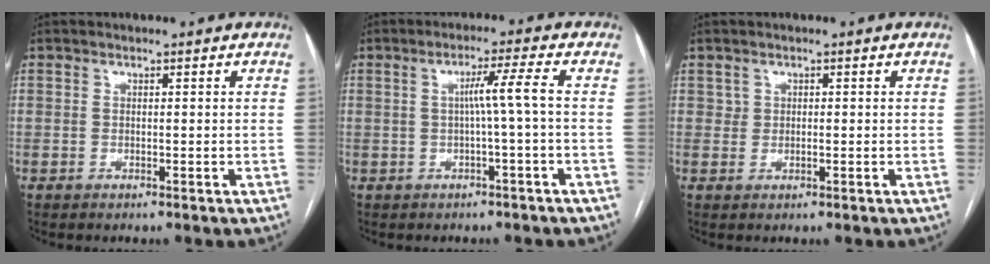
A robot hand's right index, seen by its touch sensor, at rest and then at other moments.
{"total": 4.2, "force": [-0.3, -1.1, 4.0], "torque": [-0.069, 0.009, -0.002]}
{"total": 1.0, "force": [0.4, 0.9, 0.3], "torque": [0.000, 0.001, 0.005]}